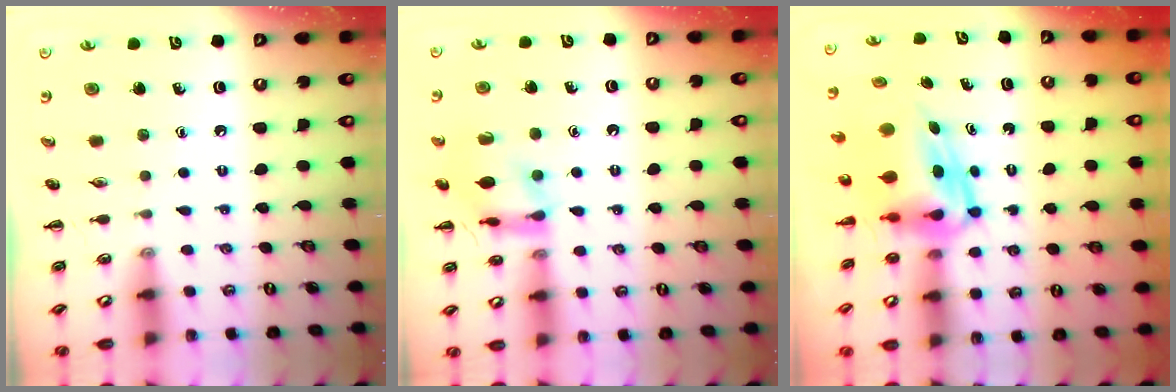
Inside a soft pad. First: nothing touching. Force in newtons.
{"total": 12.8, "press": 12.8, "slide": 1.1}
{"total": 5.4, "press": 5.2, "slide": 1.3}